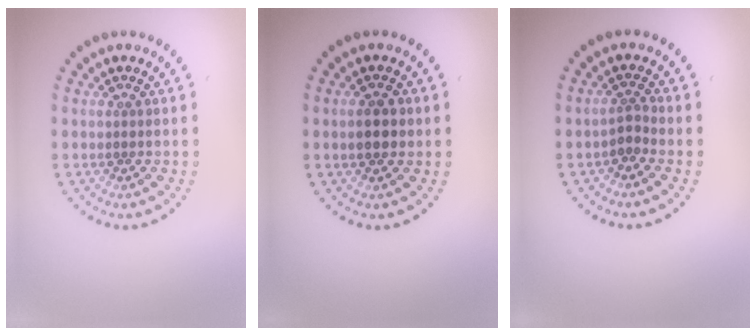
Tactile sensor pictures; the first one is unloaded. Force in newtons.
{"total": 2.4, "press": 2.4, "slide": 0.1}
{"total": 1.4, "press": 0.9, "slide": 1.1}